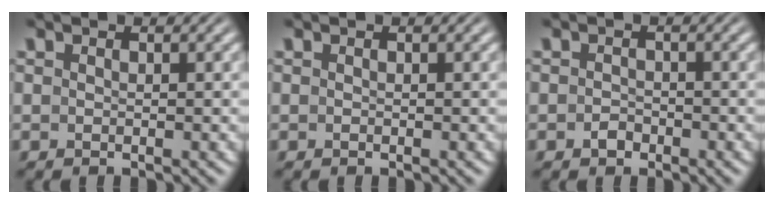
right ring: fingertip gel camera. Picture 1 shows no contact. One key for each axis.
{"total": 0.0}
{"total": 1.0, "fx": -0.9, "fy": 0.4, "fz": 0.1, "tx": 0.003, "ty": -0.004, "tz": -0.011}